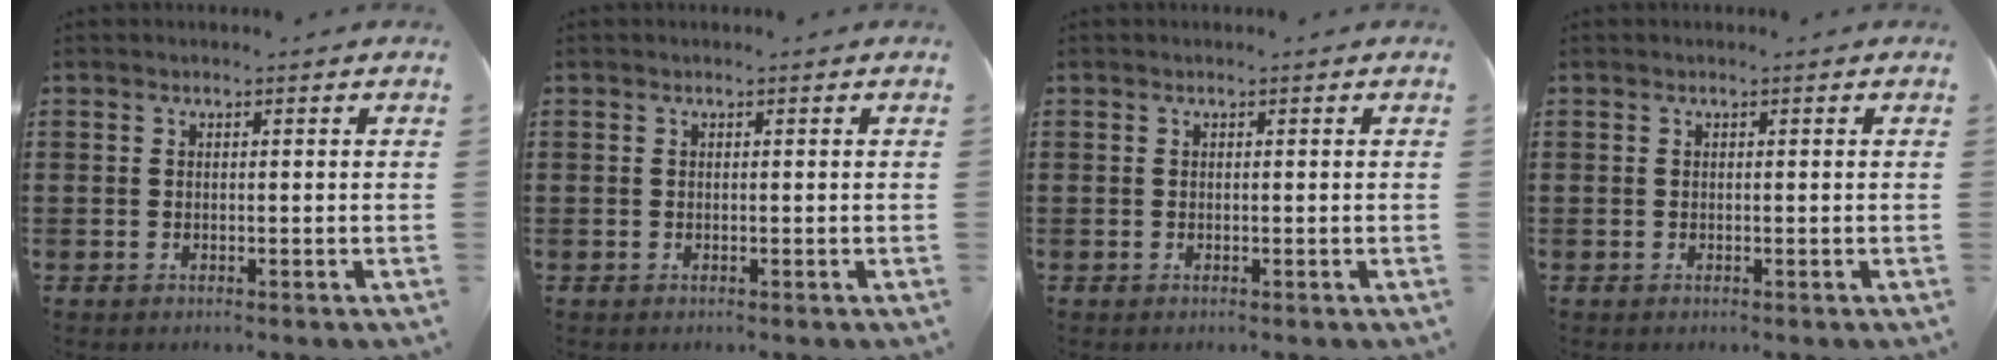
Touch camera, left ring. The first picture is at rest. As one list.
[{"total": 0.0}, {"total": 0.0}, {"total": 0.0}]